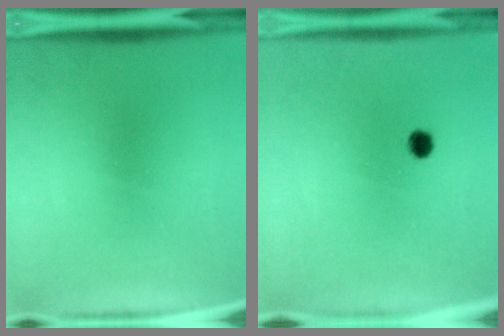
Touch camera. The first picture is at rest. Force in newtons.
{"total": 1.4}